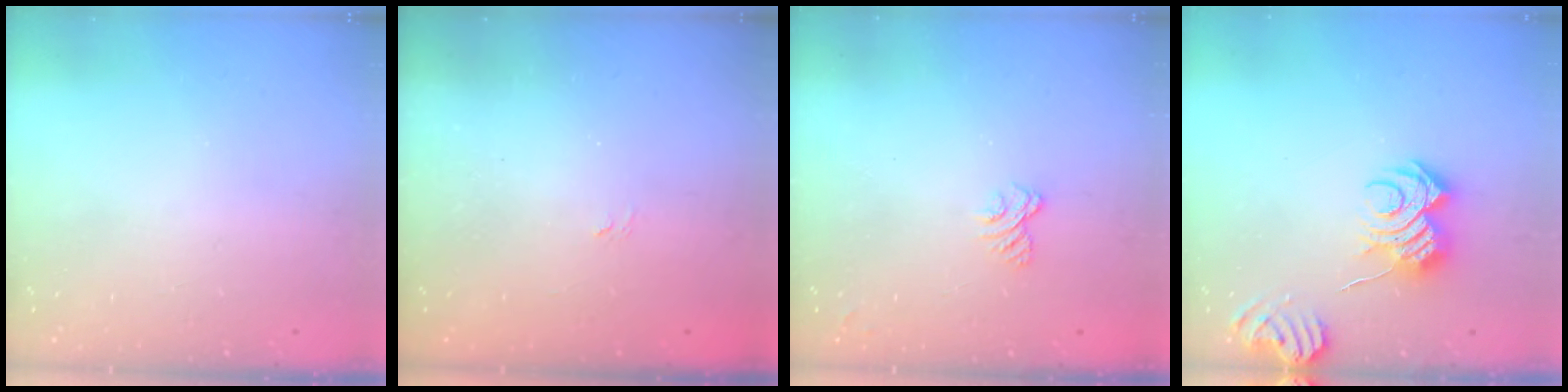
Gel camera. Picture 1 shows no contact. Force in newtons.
{"total": 1.5, "press": 1.1, "slide": 1.0}
{"total": 2.7, "press": 2.3, "slide": 1.4}
{"total": 8.5, "press": 8.5, "slide": 1.0}